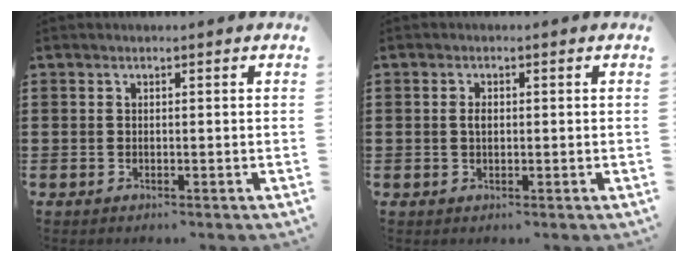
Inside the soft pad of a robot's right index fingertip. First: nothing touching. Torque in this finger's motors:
{"motor_torque": [0.91, 0.80, 0.22, 0.06]}